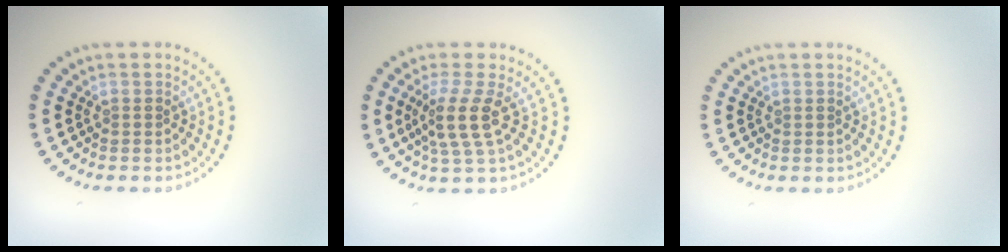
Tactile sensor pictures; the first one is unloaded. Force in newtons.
{"total": 3.5, "press": 2.6, "slide": 2.3}
{"total": 0.0}